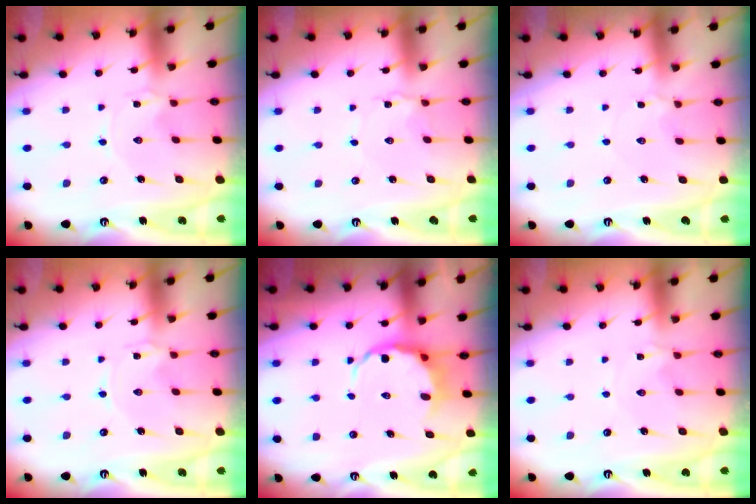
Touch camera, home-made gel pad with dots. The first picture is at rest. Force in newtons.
{"total": 4.6, "press": 4.5, "slide": 0.6}
{"total": 3.4, "press": 3.4, "slide": 0.5}
{"total": 0.0}
{"total": 5.0, "press": 4.5, "slide": 2.2}
{"total": 0.6, "press": 0.5, "slide": 0.3}